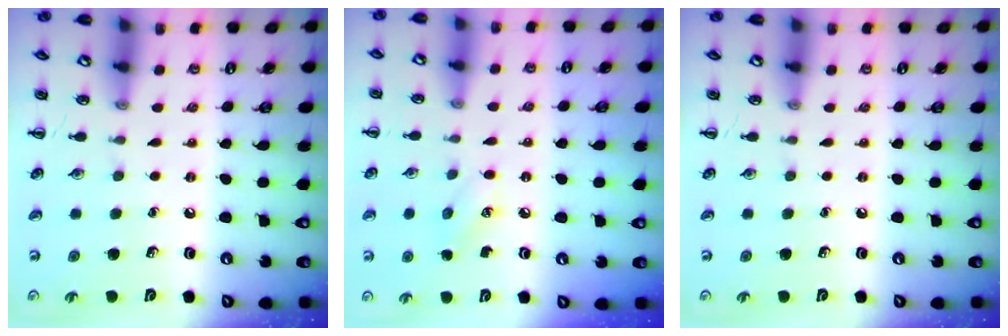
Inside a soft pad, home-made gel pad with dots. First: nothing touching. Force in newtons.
{"total": 5.5, "press": 5.3, "slide": 1.4}
{"total": 0.0}